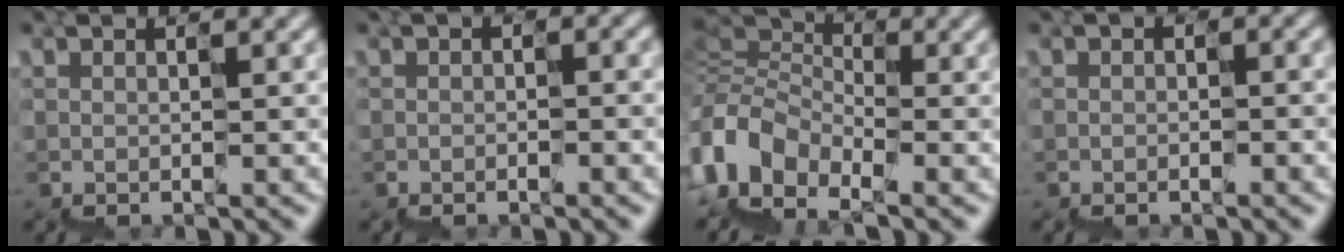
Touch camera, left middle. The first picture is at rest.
{"total": 1.0, "force": [-0.7, 0.5, 0.6], "torque": [-0.003, 0.004, -0.014]}
{"total": 5.1, "force": [-4.5, 2.4, 0.2], "torque": [-0.014, 0.000, -0.106]}
{"total": 0.9, "force": [-0.8, 0.3, 0.3], "torque": [0.000, 0.002, -0.015]}